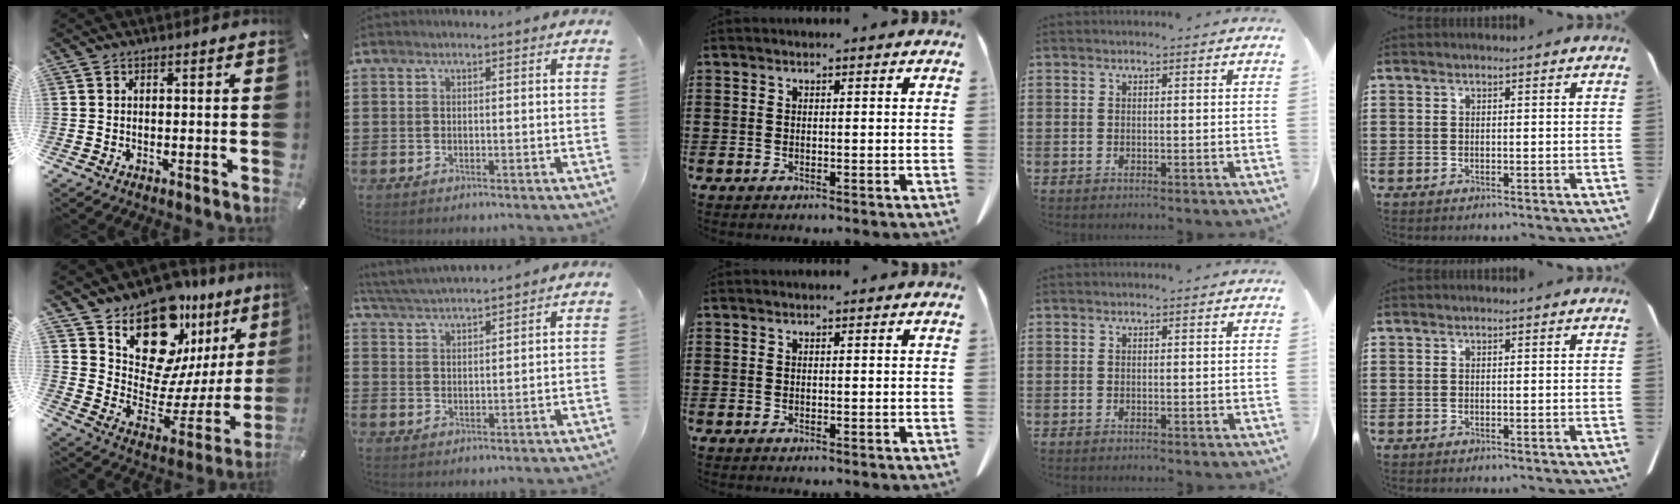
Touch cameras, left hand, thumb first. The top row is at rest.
{"thumb": {"total": 17.6, "force": [14.0, 8.6, 6.2], "torque": [-0.085, -0.142, 0.242]}, "index": {"total": 3.5, "force": [3.4, -0.3, 0.5], "torque": [-0.022, -0.012, 0.061]}}